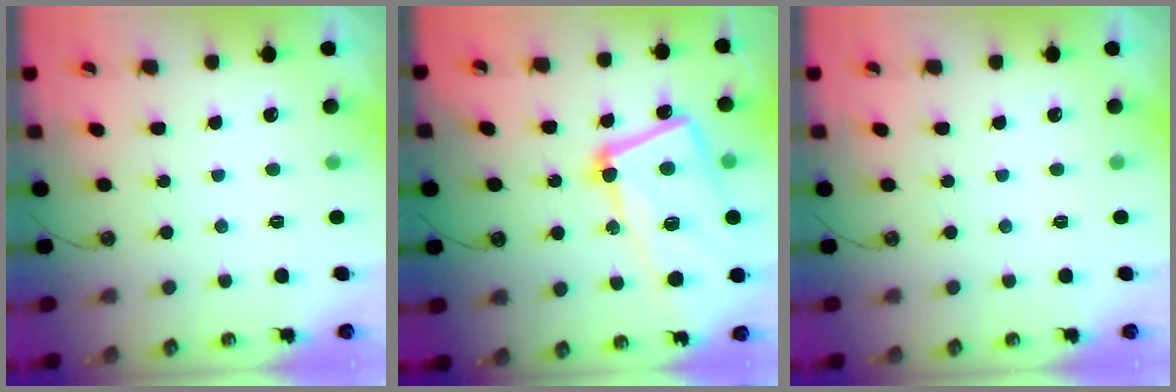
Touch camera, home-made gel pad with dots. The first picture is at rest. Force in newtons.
{"total": 20.6, "press": 20.4, "slide": 2.6}
{"total": 0.0}